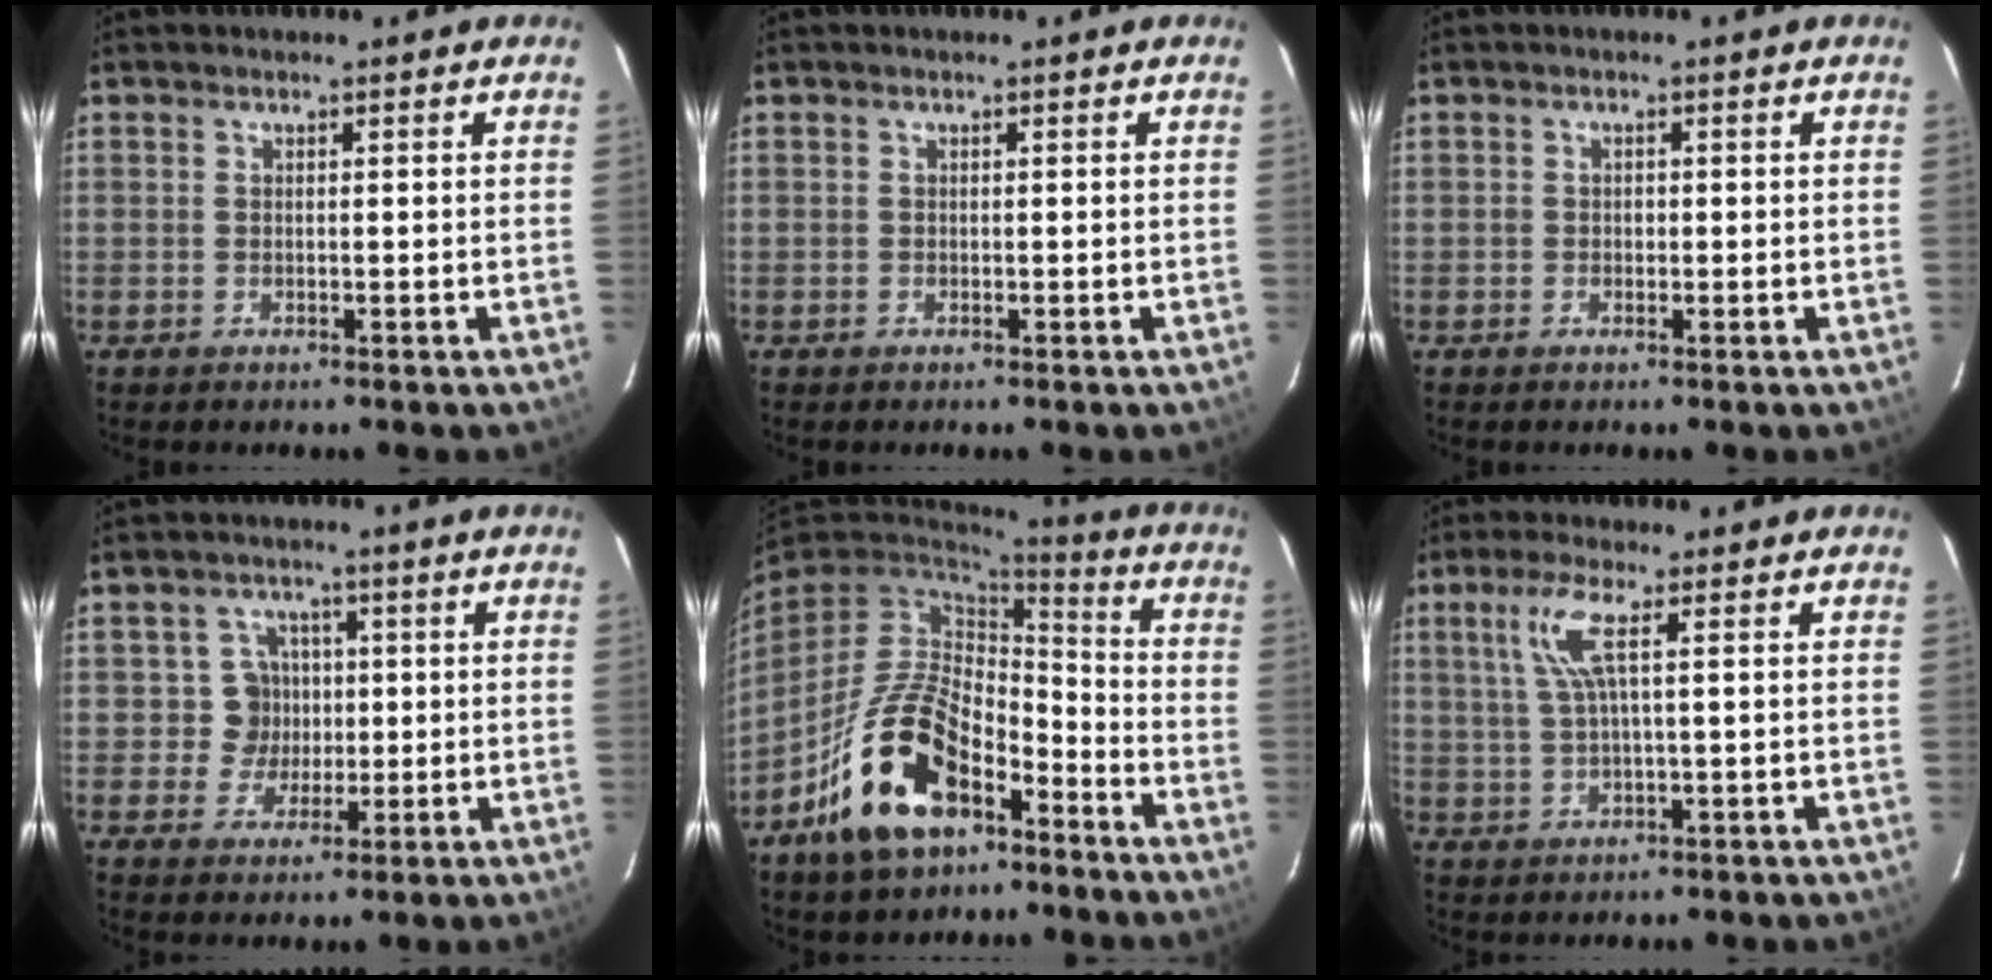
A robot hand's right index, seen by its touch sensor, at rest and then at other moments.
{"total": 0.0}
{"total": 0.9, "force": [-0.2, 0.8, 0.2], "torque": [-0.001, 0.002, -0.004]}
{"total": 5.1, "force": [0.0, 5.1, 0.3], "torque": [0.001, 0.013, 0.001]}
{"total": 17.9, "force": [-9.9, 9.3, 11.7], "torque": [-0.235, 0.006, -0.168]}
{"total": 5.4, "force": [1.7, 0.0, 5.1], "torque": [-0.102, 0.003, 0.041]}